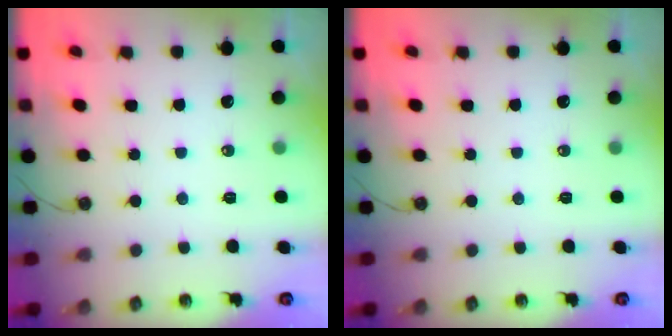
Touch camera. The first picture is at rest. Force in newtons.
{"total": 0.0}